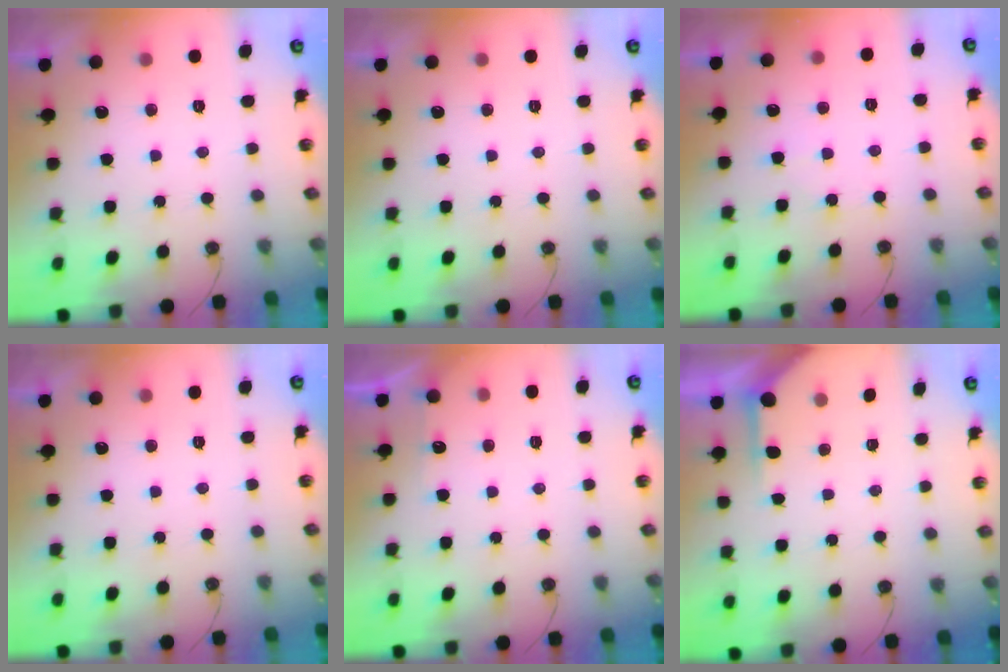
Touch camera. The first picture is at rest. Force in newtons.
{"total": 0.0}
{"total": 3.0, "press": 3.0, "slide": 0.6}
{"total": 0.0}
{"total": 3.1, "press": 3.1, "slide": 0.4}
{"total": 2.8, "press": 2.7, "slide": 0.3}